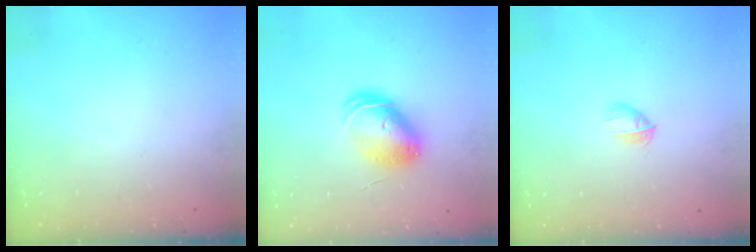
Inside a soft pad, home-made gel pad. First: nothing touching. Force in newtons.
{"total": 9.2, "press": 9.2, "slide": 0.3}
{"total": 3.1, "press": 2.9, "slide": 0.8}